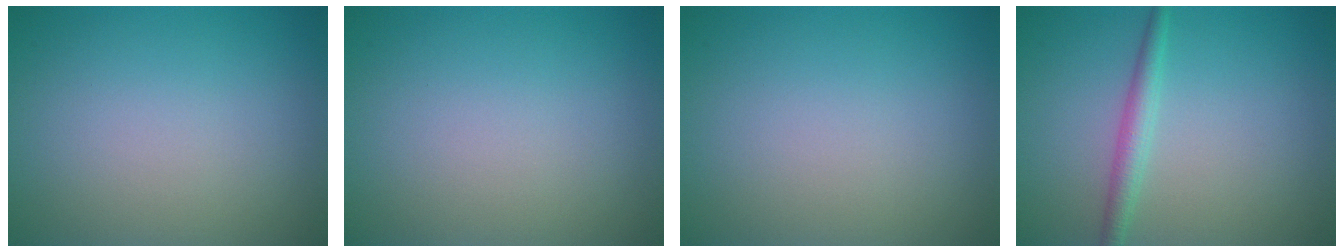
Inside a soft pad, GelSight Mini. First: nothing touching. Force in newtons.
{"total": 0.0}
{"total": 0.0}
{"total": 2.0, "press": 2.0, "slide": 0.1}